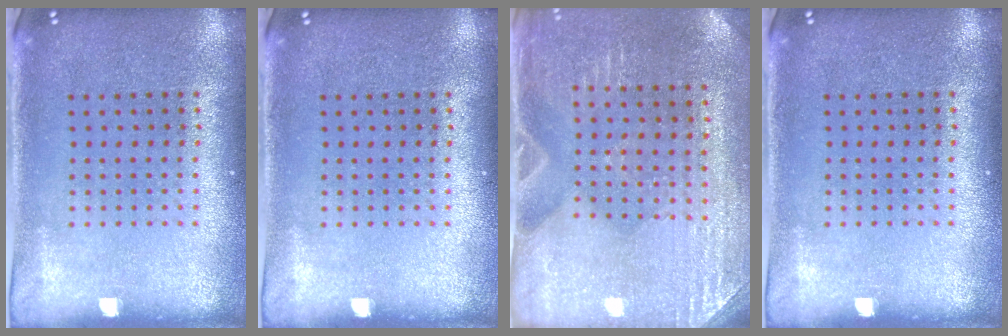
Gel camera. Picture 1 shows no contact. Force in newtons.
{"total": 0.0}
{"total": 3.0, "press": 2.9, "slide": 0.6}
{"total": 0.0}